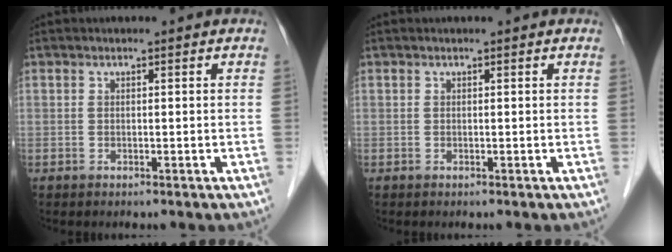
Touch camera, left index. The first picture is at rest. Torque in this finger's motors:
{"motor_torque": [0.36, 0.05, -0.01, -0.01]}